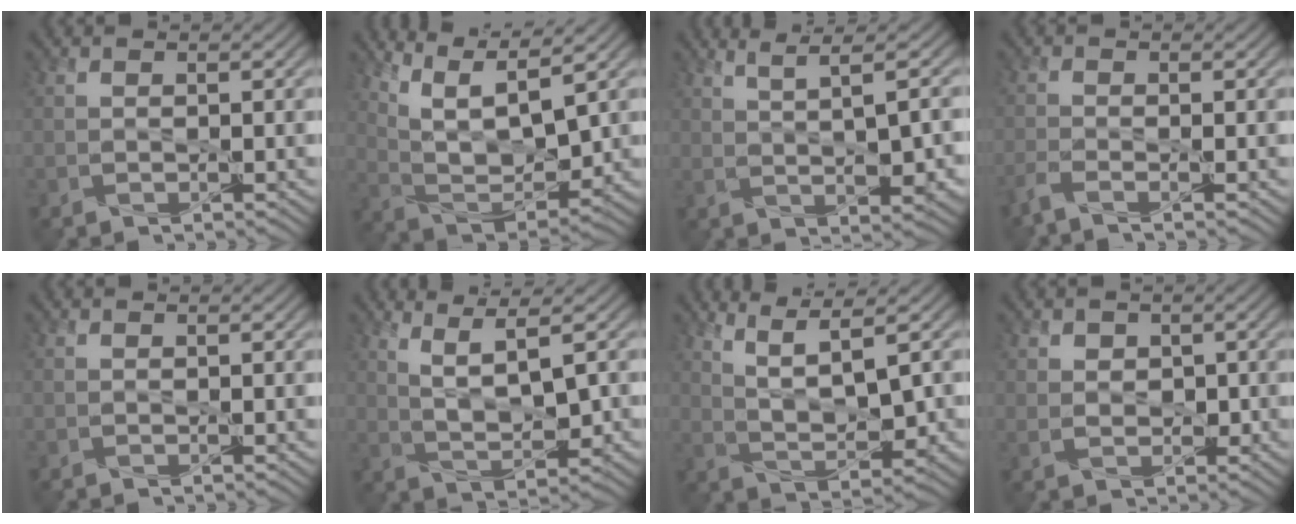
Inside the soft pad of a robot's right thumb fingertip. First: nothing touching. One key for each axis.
{"total": 10.1, "fx": 6.6, "fy": 2.9, "fz": 7.0, "tx": -0.156, "ty": -0.003, "tz": 0.117}
{"total": 4.0, "fx": 1.4, "fy": 0.3, "fz": 3.7, "tx": -0.070, "ty": 0.007, "tz": 0.034}
{"total": 2.6, "fx": -2.1, "fy": 0.1, "fz": 1.6, "tx": -0.044, "ty": 0.000, "tz": -0.052}
{"total": 0.0}
{"total": 4.8, "fx": 2.3, "fy": 1.1, "fz": 4.1, "tx": -0.084, "ty": -0.004, "tz": 0.049}
{"total": 5.5, "fx": 3.1, "fy": 1.2, "fz": 4.4, "tx": -0.086, "ty": -0.005, "tz": 0.065}
{"total": 2.6, "fx": 0.7, "fy": 2.2, "fz": 1.3, "tx": -0.043, "ty": -0.005, "tz": 0.020}